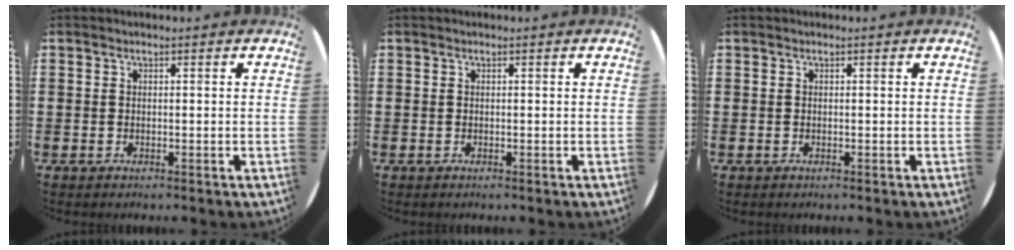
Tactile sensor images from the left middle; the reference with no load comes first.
{"total": 0.0}
{"total": 0.0}